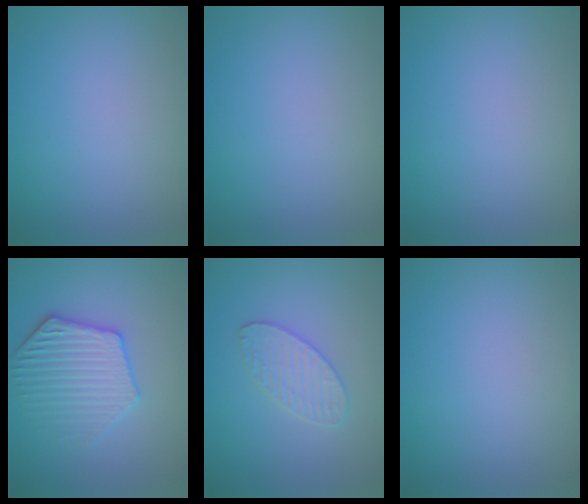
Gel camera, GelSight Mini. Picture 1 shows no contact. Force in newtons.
{"total": 0.0}
{"total": 0.0}
{"total": 3.9, "press": 3.7, "slide": 1.2}
{"total": 2.6, "press": 2.6, "slide": 0.2}
{"total": 0.0}